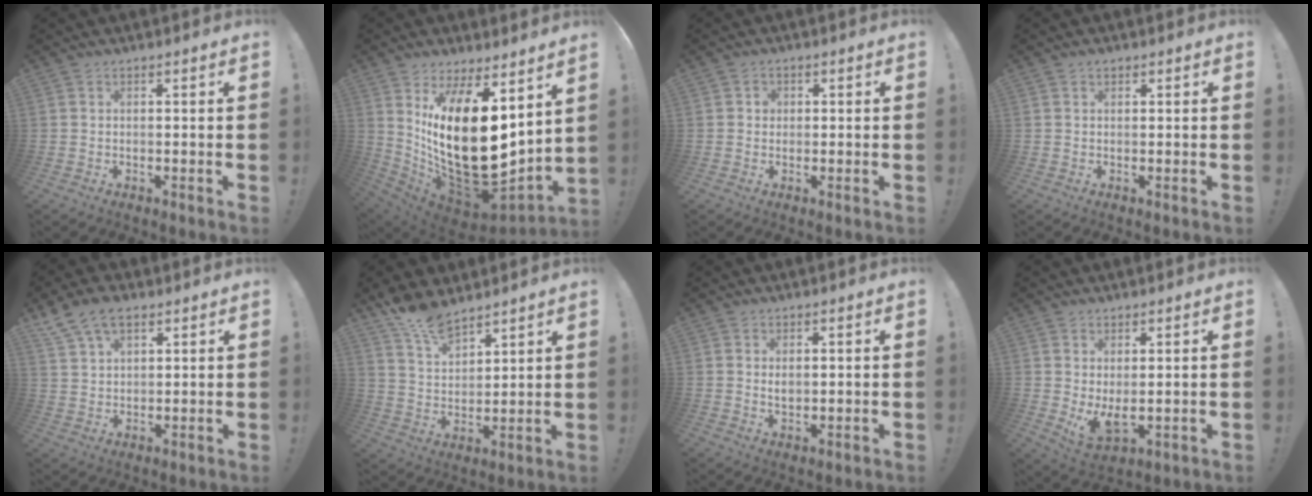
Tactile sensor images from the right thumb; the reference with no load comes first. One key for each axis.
{"total": 25.5, "fx": 2.0, "fy": 11.9, "fz": 22.4, "tx": -0.439, "ty": -0.043, "tz": 0.052}
{"total": 2.0, "fx": 0.2, "fy": 1.9, "fz": 0.6, "tx": -0.012, "ty": 0.003, "tz": 0.002}
{"total": 0.8, "fx": 0.5, "fy": 0.5, "fz": 0.3, "tx": -0.005, "ty": 0.001, "tz": 0.010}
{"total": 9.1, "fx": 5.8, "fy": 5.1, "fz": 4.9, "tx": -0.097, "ty": -0.015, "tz": 0.114}
{"total": 10.0, "fx": 8.5, "fy": 3.9, "fz": 3.6, "tx": -0.078, "ty": -0.057, "tz": 0.164}
{"total": 1.9, "fx": 0.8, "fy": 1.1, "fz": 1.3, "tx": -0.021, "ty": -0.001, "tz": 0.014}
{"total": 5.3, "fx": 2.3, "fy": 2.2, "fz": 4.2, "tx": -0.048, "ty": -0.028, "tz": 0.046}